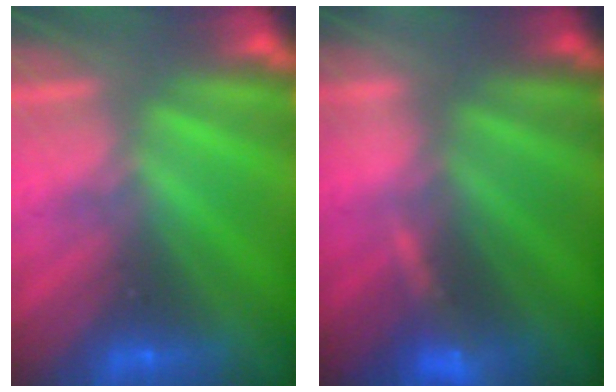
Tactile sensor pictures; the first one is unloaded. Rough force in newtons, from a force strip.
{"total": 3.5}